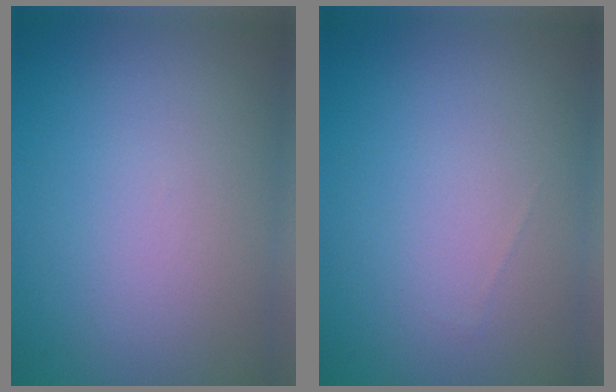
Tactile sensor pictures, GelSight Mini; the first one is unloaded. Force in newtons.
{"total": 0.0}